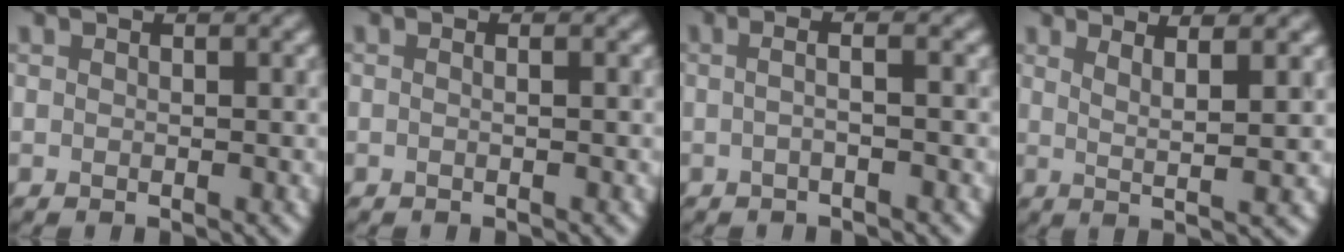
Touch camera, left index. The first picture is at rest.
{"total": 1.6, "force": [0.3, 1.0, 1.3], "torque": [0.005, 0.005, -0.025]}
{"total": 2.0, "force": [0.0, 0.7, 1.9], "torque": [-0.023, 0.000, -0.019]}
{"total": 3.2, "force": [1.4, 0.0, 2.8], "torque": [-0.055, 0.001, 0.039]}